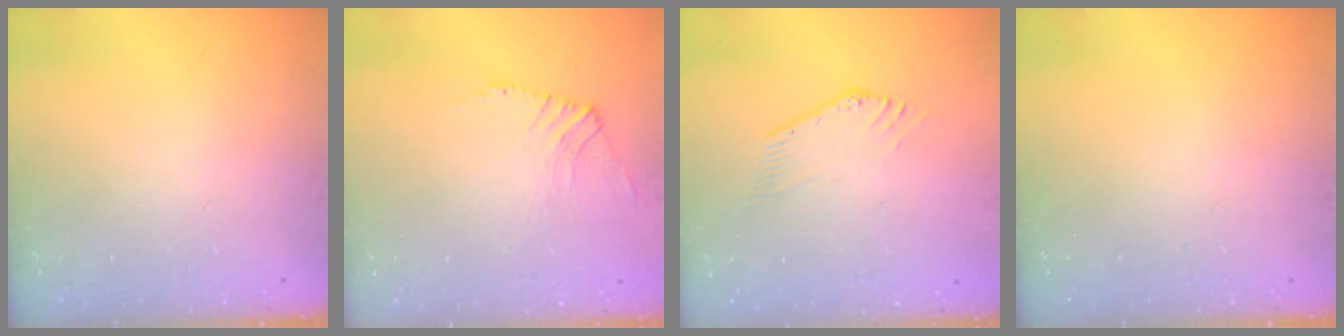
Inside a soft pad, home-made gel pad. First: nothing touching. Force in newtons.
{"total": 2.0, "press": 2.0, "slide": 0.4}
{"total": 1.4, "press": 1.4, "slide": 0.4}
{"total": 0.0}